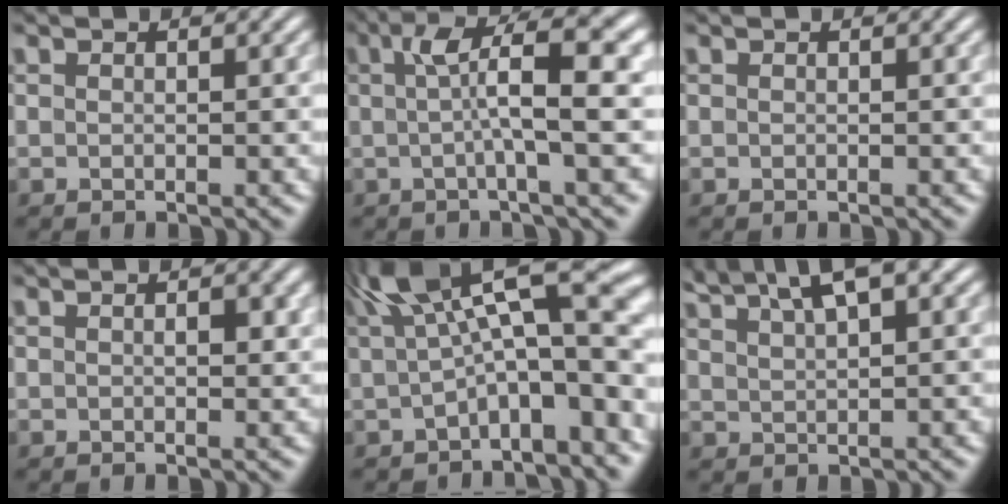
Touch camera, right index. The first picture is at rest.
{"total": 6.3, "force": [1.0, 1.1, 6.1], "torque": [-0.092, 0.015, 0.009]}
{"total": 0.0}
{"total": 1.0, "force": [0.1, 0.4, 0.9], "torque": [-0.013, -0.001, -0.001]}
{"total": 9.7, "force": [1.1, 4.4, 8.6], "torque": [-0.116, 0.010, 0.015]}
{"total": 6.3, "force": [4.6, 1.6, 4.0], "torque": [-0.067, 0.012, 0.081]}